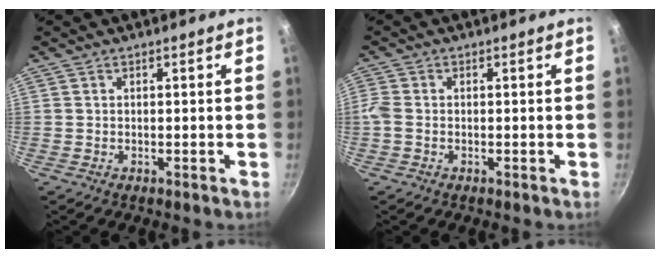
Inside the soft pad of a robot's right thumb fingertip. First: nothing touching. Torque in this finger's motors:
{"motor_torque": [-0.18, -0.39, 0.44, 0.16, -0.01]}